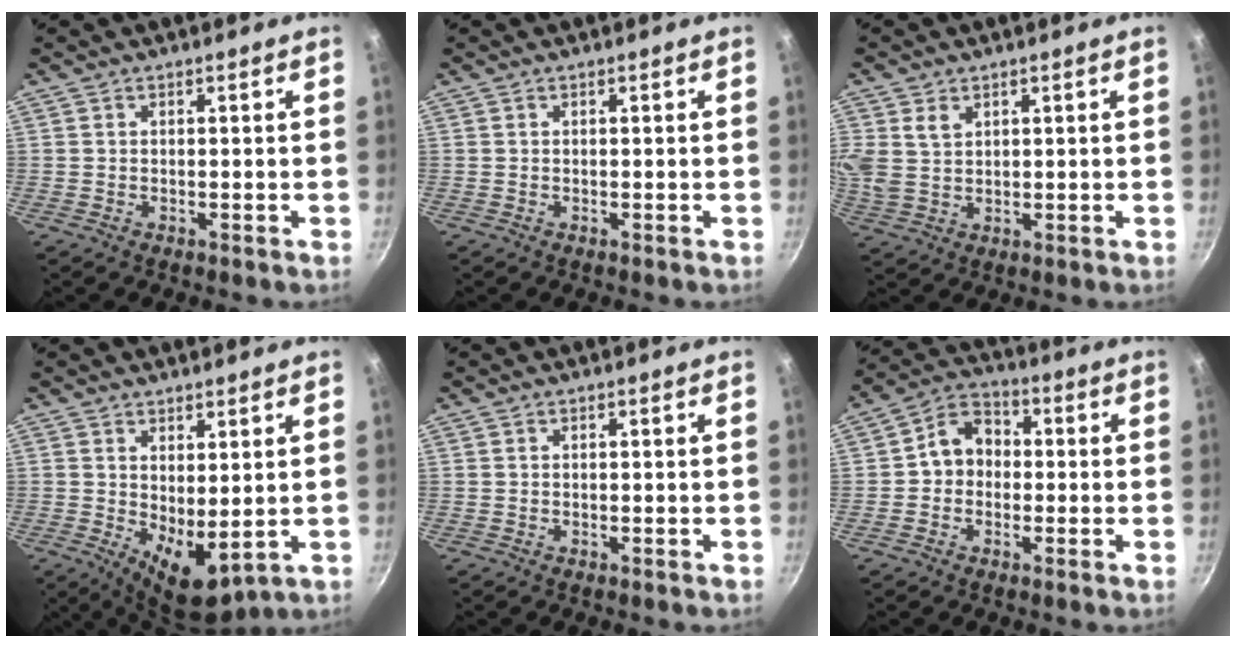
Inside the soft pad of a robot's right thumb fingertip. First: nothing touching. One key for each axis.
{"total": 0.0}
{"total": 7.7, "fx": 2.9, "fy": 5.7, "fz": 4.3, "tx": -0.089, "ty": -0.001, "tz": 0.064}
{"total": 7.9, "fx": 1.3, "fy": 3.7, "fz": 6.8, "tx": -0.088, "ty": -0.034, "tz": 0.035}
{"total": 0.0}
{"total": 7.6, "fx": -0.3, "fy": 6.4, "fz": 4.1, "tx": -0.033, "ty": 0.024, "tz": -0.023}